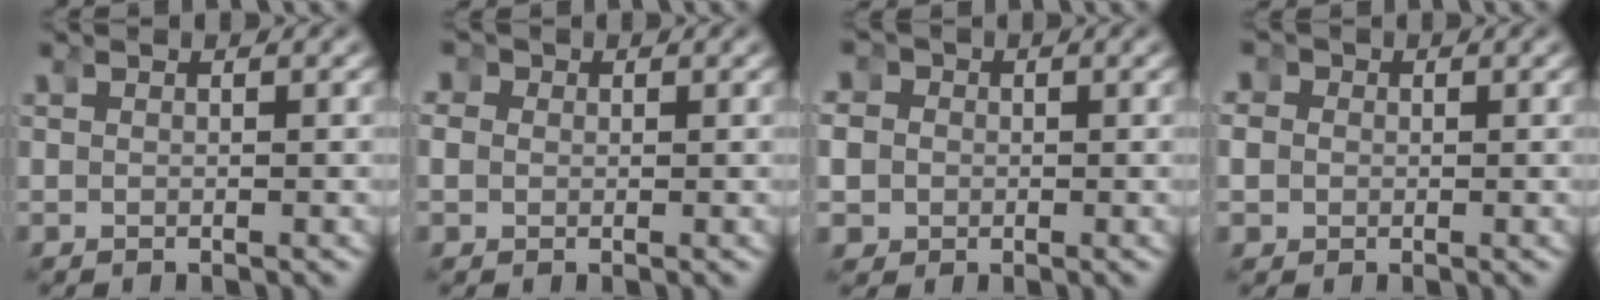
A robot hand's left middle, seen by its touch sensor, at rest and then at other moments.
{"total": 2.8, "force": [0.3, 2.7, 0.9], "torque": [-0.035, -0.003, 0.002]}
{"total": 6.0, "force": [-0.2, 5.6, 2.1], "torque": [-0.067, -0.009, -0.012]}
{"total": 3.9, "force": [0.0, 3.6, 1.3], "torque": [-0.046, -0.004, -0.004]}